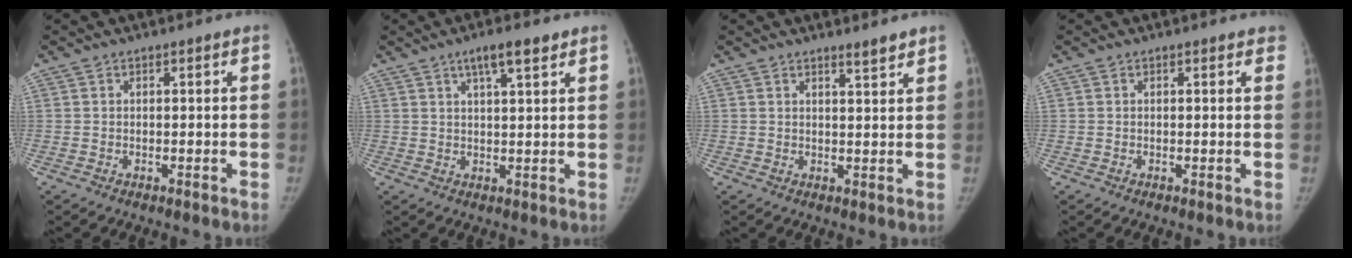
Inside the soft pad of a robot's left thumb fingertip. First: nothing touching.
{"total": 5.6, "force": [3.4, 1.2, 4.3], "torque": [-0.062, -0.008, 0.055]}
{"total": 2.4, "force": [2.1, 0.2, 1.2], "torque": [-0.009, -0.019, 0.032]}
{"total": 1.5, "force": [1.2, 0.7, 0.6], "torque": [0.006, -0.001, 0.003]}